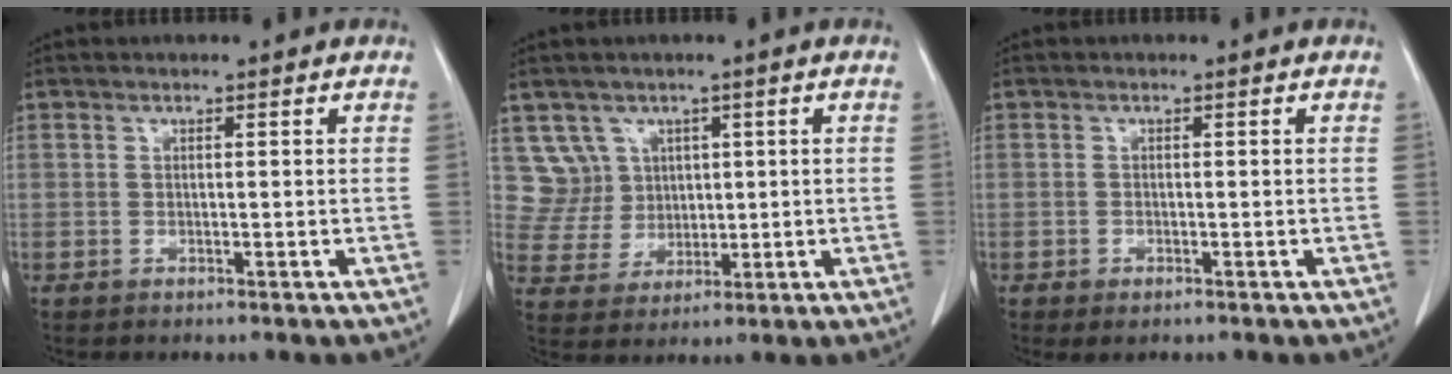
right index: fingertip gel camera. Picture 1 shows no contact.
{"total": 6.5, "force": [2.8, 5.8, -0.2], "torque": [0.006, 0.020, 0.066]}
{"total": 1.5, "force": [-0.9, 0.6, 1.0], "torque": [-0.016, -0.002, -0.008]}